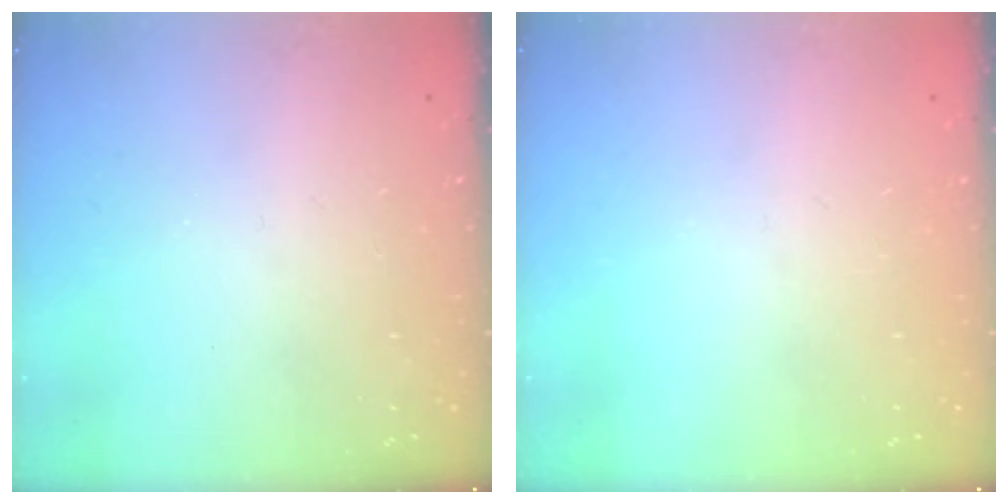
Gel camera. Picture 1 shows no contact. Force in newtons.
{"total": 0.0}